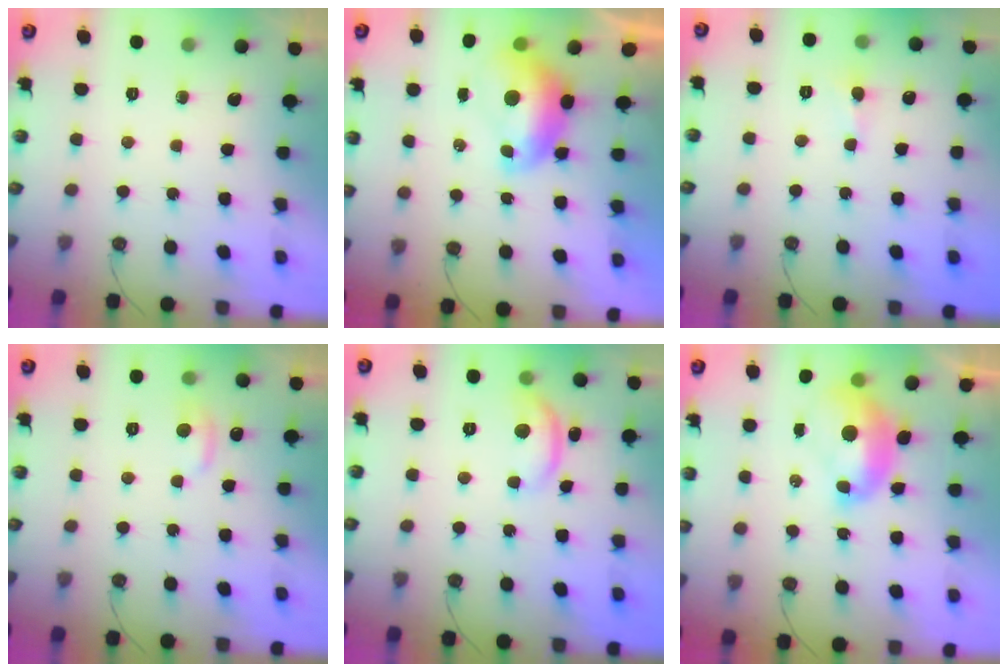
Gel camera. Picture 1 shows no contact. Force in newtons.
{"total": 1.7, "press": 1.5, "slide": 0.6}
{"total": 1.6, "press": 1.5, "slide": 0.5}
{"total": 0.9, "press": 0.6, "slide": 0.7}
{"total": 5.1, "press": 5.1, "slide": 0.5}
{"total": 2.6, "press": 2.5, "slide": 0.6}